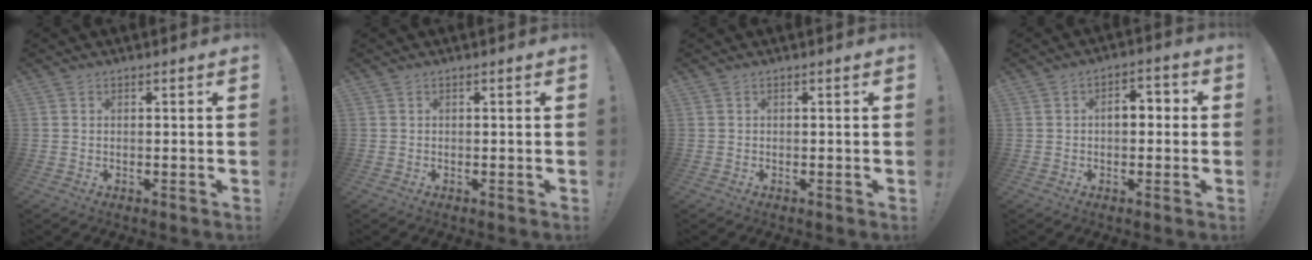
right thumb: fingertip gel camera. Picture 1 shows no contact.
{"total": 0.0}
{"total": 0.0}
{"total": 5.7, "force": [0.0, 3.6, 4.4], "torque": [-0.058, 0.011, -0.006]}